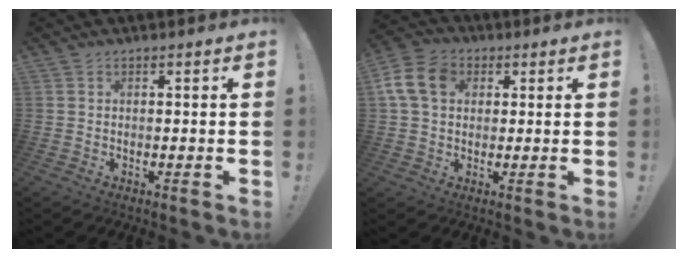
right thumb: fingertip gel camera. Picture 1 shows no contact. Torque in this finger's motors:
{"motor_torque": [0.10, 0.16, 0.04, 0.03, 0.03]}